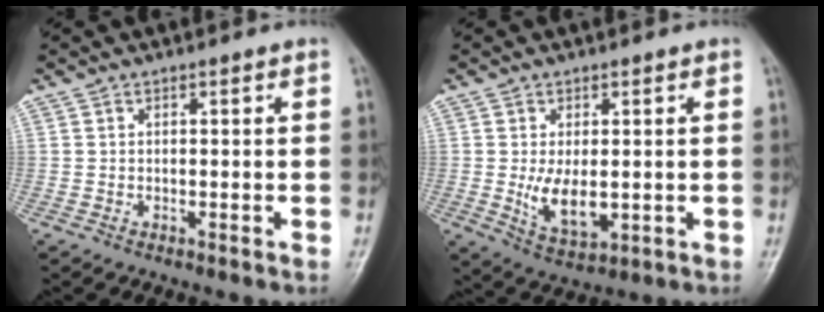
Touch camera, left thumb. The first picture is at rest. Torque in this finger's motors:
{"motor_torque": [1.09, 1.22, 1.00, -0.09, 0.11]}